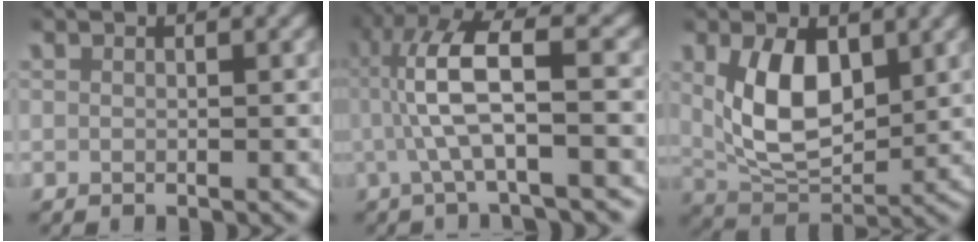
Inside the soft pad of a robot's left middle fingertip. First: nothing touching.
{"total": 6.8, "force": [0.2, 2.0, 6.5], "torque": [-0.126, 0.009, -0.003]}
{"total": 6.6, "force": [1.5, 4.0, 5.0], "torque": [-0.096, -0.009, 0.032]}